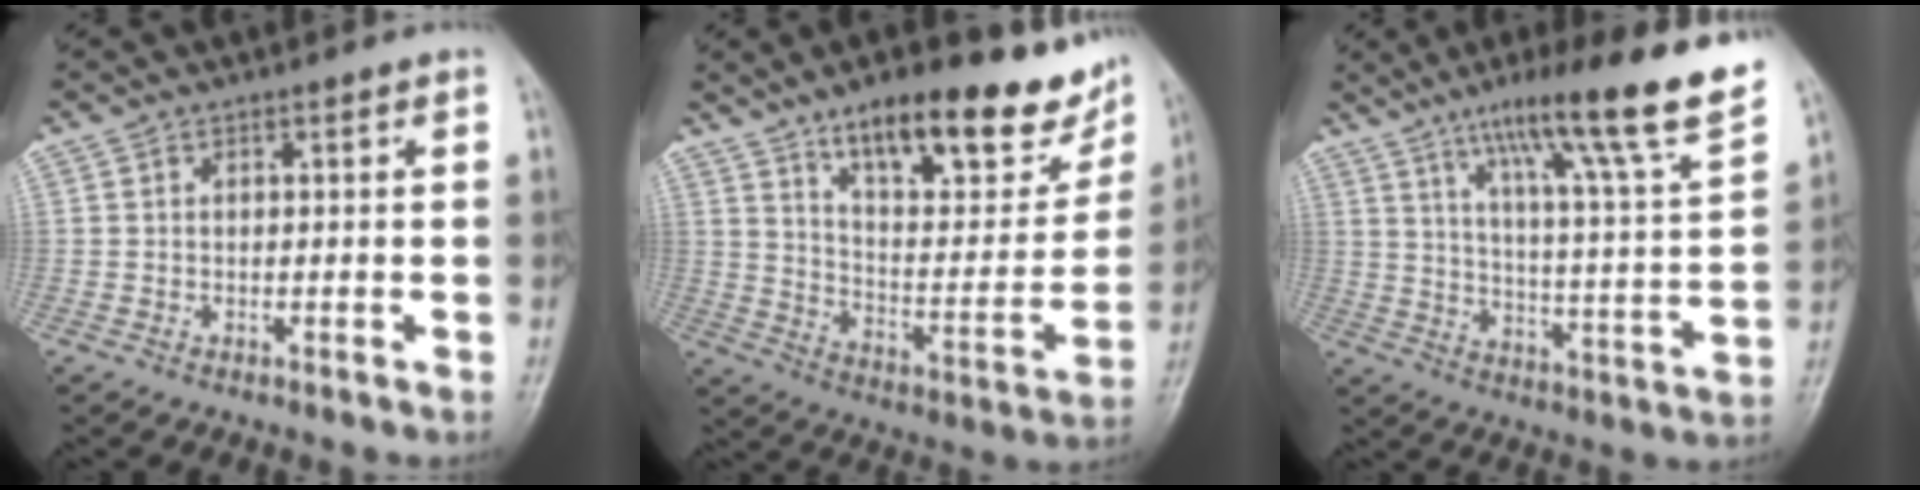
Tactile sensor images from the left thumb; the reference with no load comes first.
{"total": 22.8, "force": [15.6, 7.7, 14.8], "torque": [-0.160, -0.072, 0.240]}
{"total": 21.0, "force": [14.3, 0.7, 15.4], "torque": [-0.213, -0.062, 0.215]}